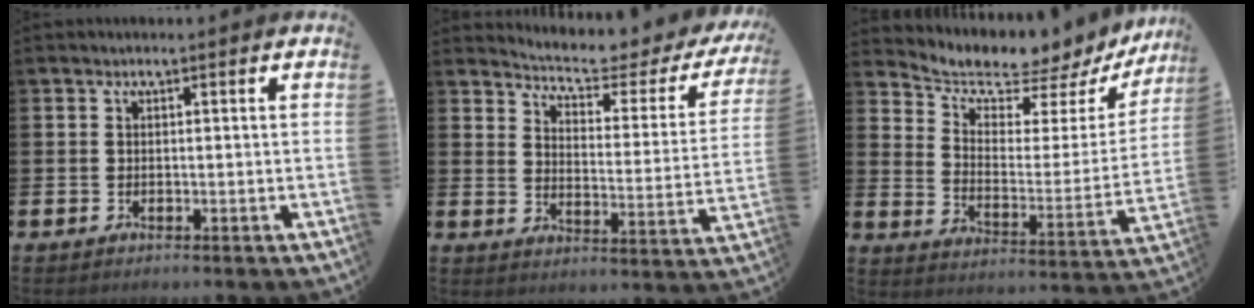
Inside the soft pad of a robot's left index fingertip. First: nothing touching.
{"total": 5.3, "force": [4.9, 0.9, 1.9], "torque": [-0.056, -0.042, 0.074]}
{"total": 5.9, "force": [5.6, 1.5, 1.0], "torque": [-0.048, -0.055, 0.087]}